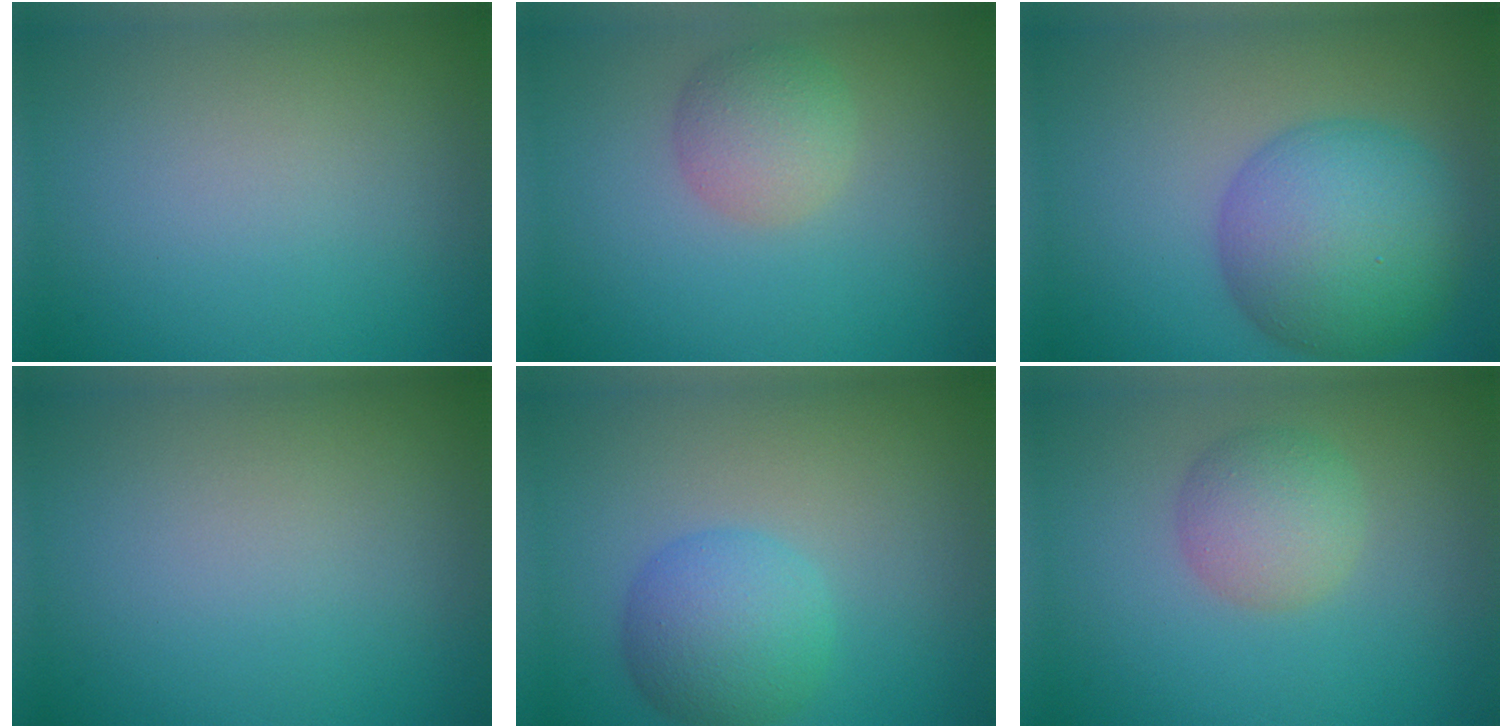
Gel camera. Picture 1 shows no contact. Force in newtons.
{"total": 2.9, "press": 2.9, "slide": 0.1}
{"total": 8.8, "press": 8.8, "slide": 0.2}
{"total": 0.0}
{"total": 4.5, "press": 4.5, "slide": 0.2}
{"total": 3.1, "press": 3.1, "slide": 0.1}